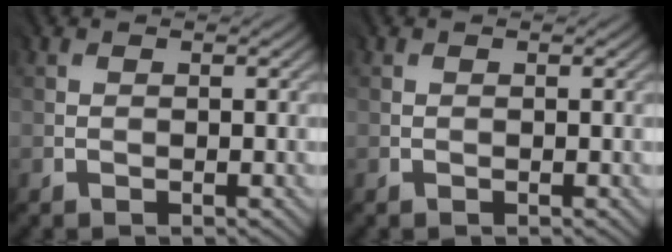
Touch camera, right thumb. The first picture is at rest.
{"total": 0.0}